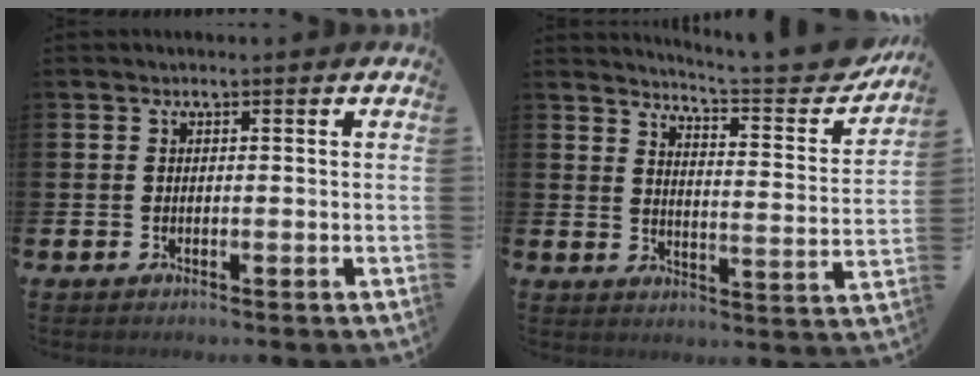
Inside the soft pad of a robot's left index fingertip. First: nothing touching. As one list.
[{"total": 6.3, "force": [5.9, 0.0, 2.2], "torque": [-0.044, -0.058, 0.091]}]